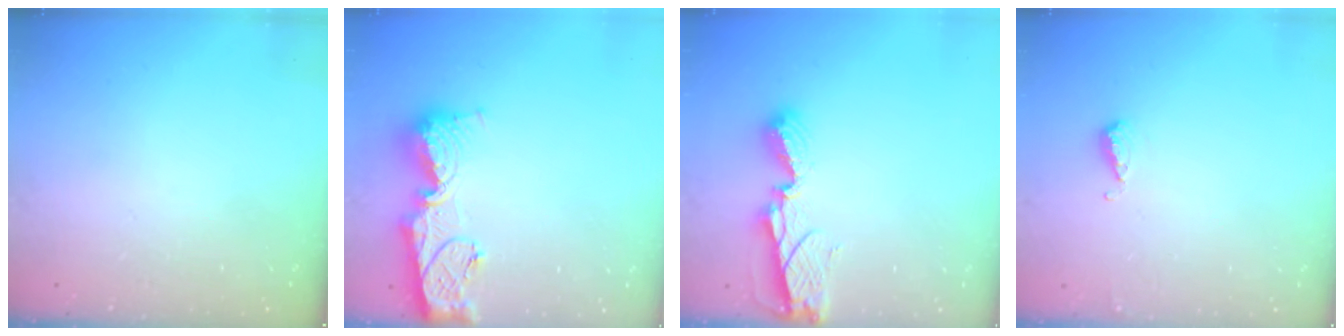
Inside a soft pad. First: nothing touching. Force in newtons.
{"total": 14.6, "press": 14.5, "slide": 1.4}
{"total": 6.8, "press": 6.7, "slide": 0.8}
{"total": 4.7, "press": 4.7, "slide": 0.6}